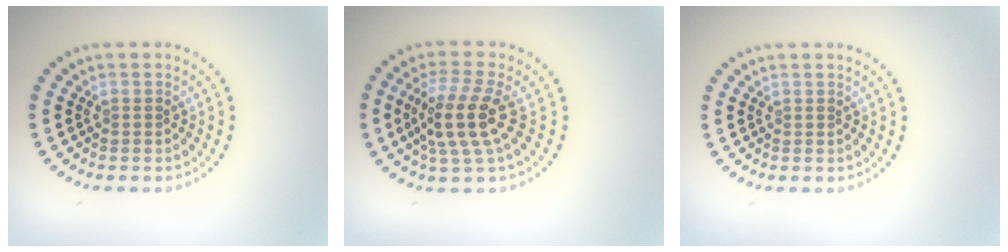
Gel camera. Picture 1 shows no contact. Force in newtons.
{"total": 4.3, "press": 3.7, "slide": 2.1}
{"total": 0.0}